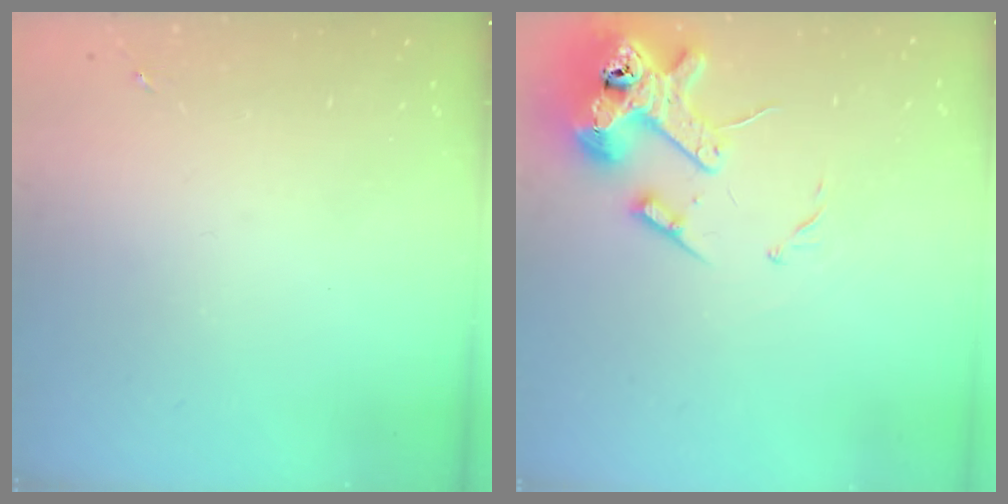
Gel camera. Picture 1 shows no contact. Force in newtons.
{"total": 14.4, "press": 14.2, "slide": 2.1}